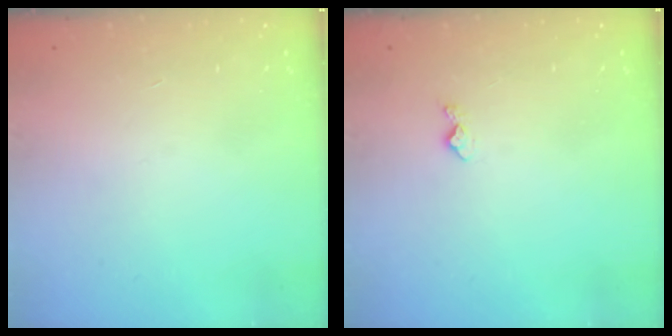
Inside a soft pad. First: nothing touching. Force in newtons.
{"total": 4.0, "press": 4.0, "slide": 0.5}